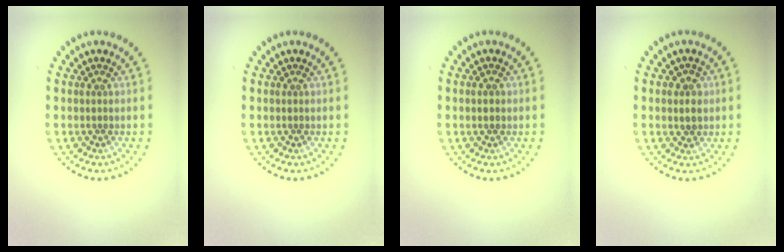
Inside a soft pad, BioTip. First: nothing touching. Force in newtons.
{"total": 0.0}
{"total": 1.3, "press": 1.2, "slide": 0.1}
{"total": 1.8, "press": 1.8, "slide": 0.5}